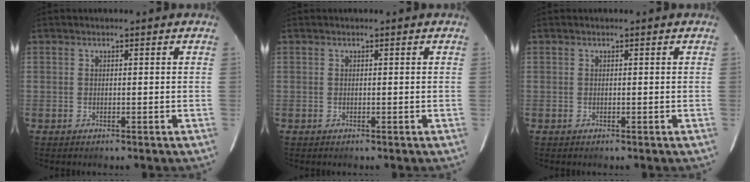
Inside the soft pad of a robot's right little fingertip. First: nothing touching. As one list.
[{"total": 0.0}, {"total": 0.0}]